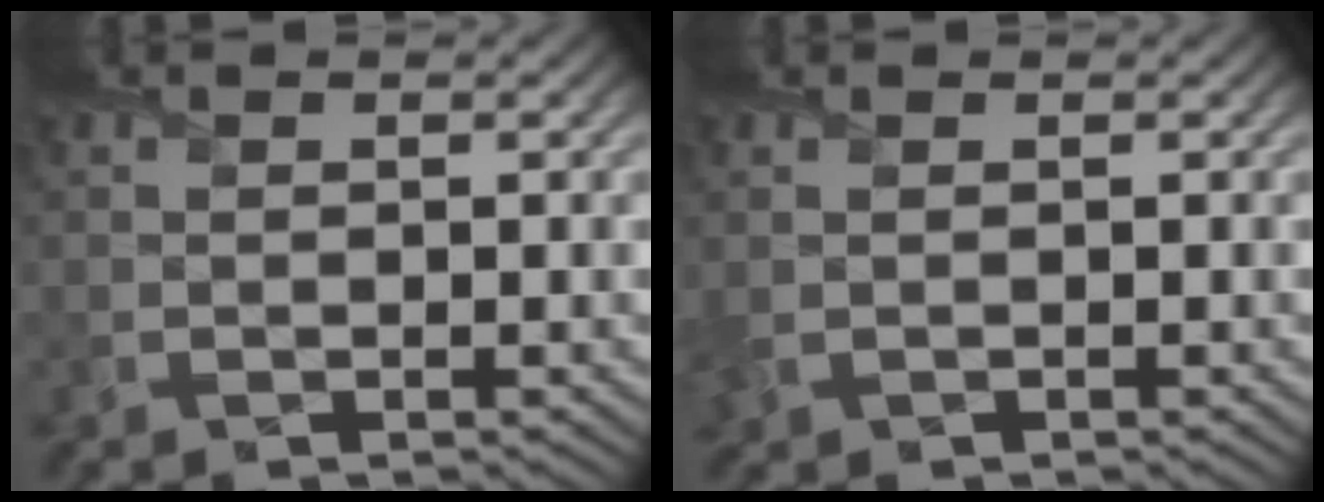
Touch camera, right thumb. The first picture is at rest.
{"total": 1.3, "force": [0.3, 0.7, 1.1], "torque": [-0.037, -0.002, 0.007]}